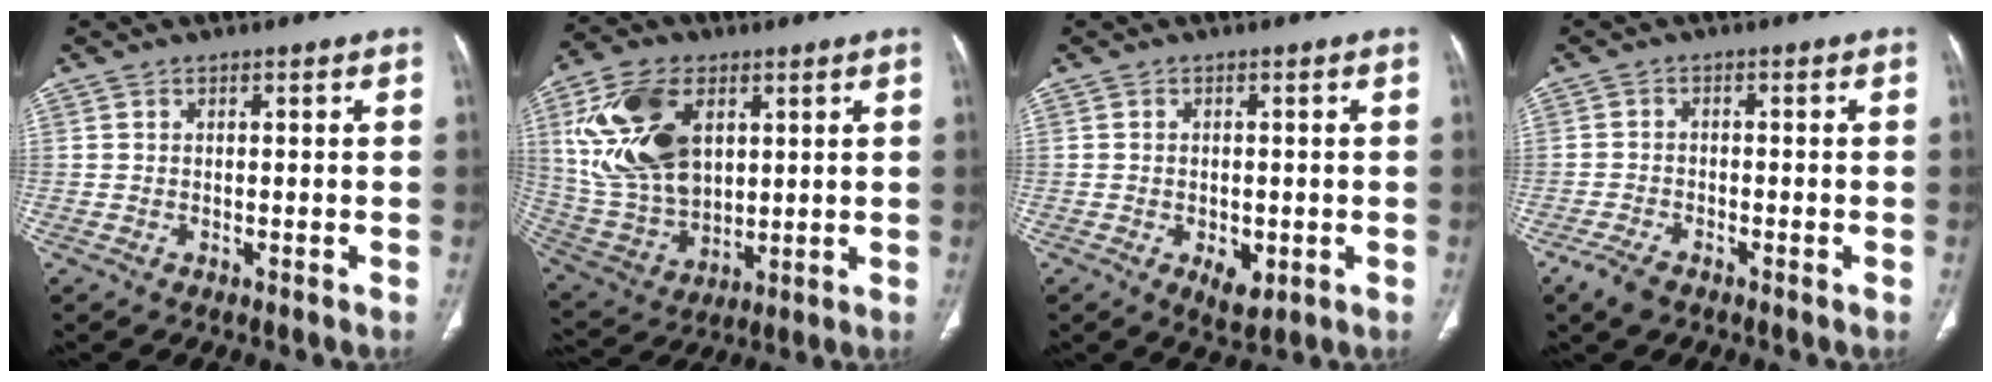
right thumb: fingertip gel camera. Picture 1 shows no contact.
{"total": 19.6, "force": [5.8, 12.5, 14.0], "torque": [-0.255, -0.014, 0.122]}
{"total": 4.7, "force": [-1.4, 2.8, 3.6], "torque": [-0.044, -0.006, -0.012]}
{"total": 4.0, "force": [-2.7, 1.8, 2.3], "torque": [-0.054, 0.000, -0.050]}